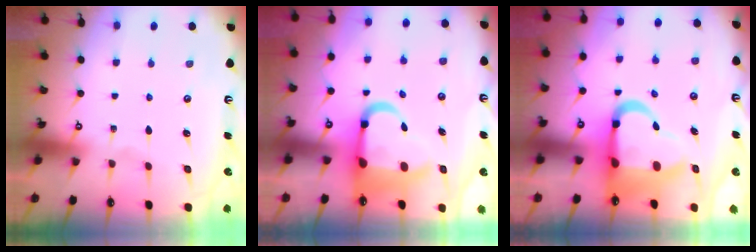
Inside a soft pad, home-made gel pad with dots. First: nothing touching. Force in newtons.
{"total": 10.3, "press": 9.9, "slide": 3.0}
{"total": 13.0, "press": 12.6, "slide": 2.9}